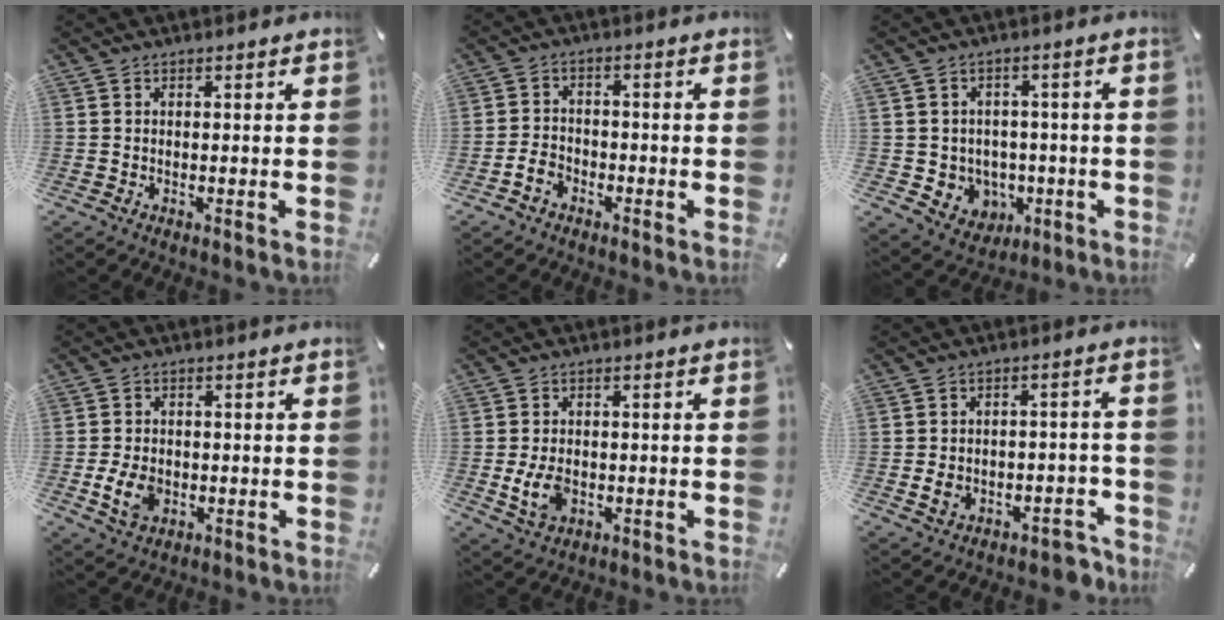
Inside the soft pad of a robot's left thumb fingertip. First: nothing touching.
{"total": 4.1, "force": [-2.3, 2.9, 1.7], "torque": [-0.036, 0.010, -0.045]}
{"total": 6.6, "force": [0.5, 6.5, 0.8], "torque": [-0.015, -0.008, 0.020]}
{"total": 6.2, "force": [-1.6, 4.5, 3.9], "torque": [-0.081, 0.000, -0.030]}
{"total": 6.0, "force": [-1.2, 4.3, 4.0], "torque": [-0.084, -0.003, -0.022]}
{"total": 6.1, "force": [-2.7, 4.0, 3.6], "torque": [-0.049, 0.014, -0.047]}